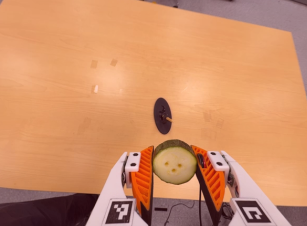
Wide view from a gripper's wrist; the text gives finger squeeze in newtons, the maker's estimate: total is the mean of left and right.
{"total": 7.5, "left": 6.8, "right": 8.1}